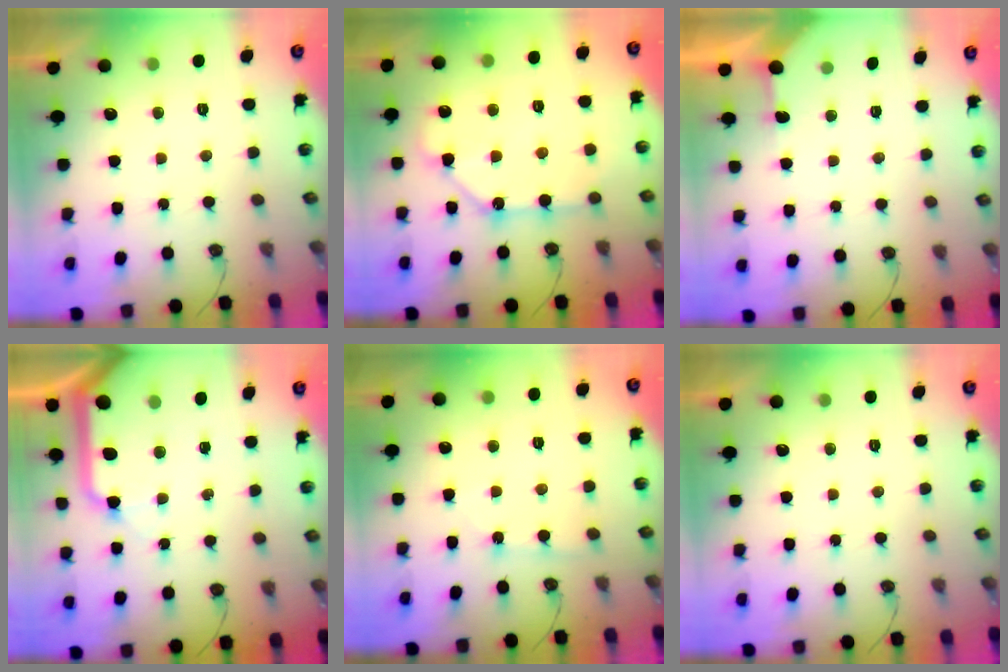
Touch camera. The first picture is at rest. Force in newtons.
{"total": 10.8, "press": 10.7, "slide": 1.2}
{"total": 1.6, "press": 1.5, "slide": 0.3}
{"total": 13.9, "press": 13.8, "slide": 1.9}
{"total": 3.4, "press": 3.4, "slide": 0.4}
{"total": 0.0}